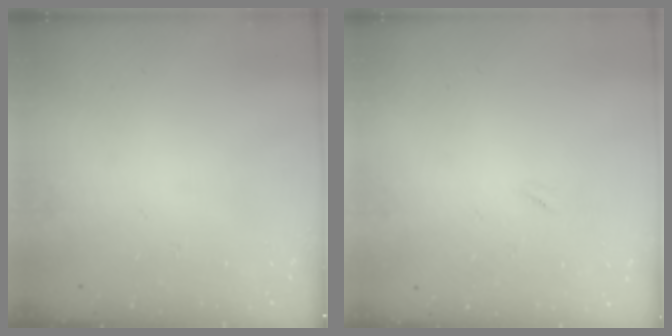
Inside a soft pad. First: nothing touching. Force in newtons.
{"total": 0.5, "press": 0.3, "slide": 0.4}